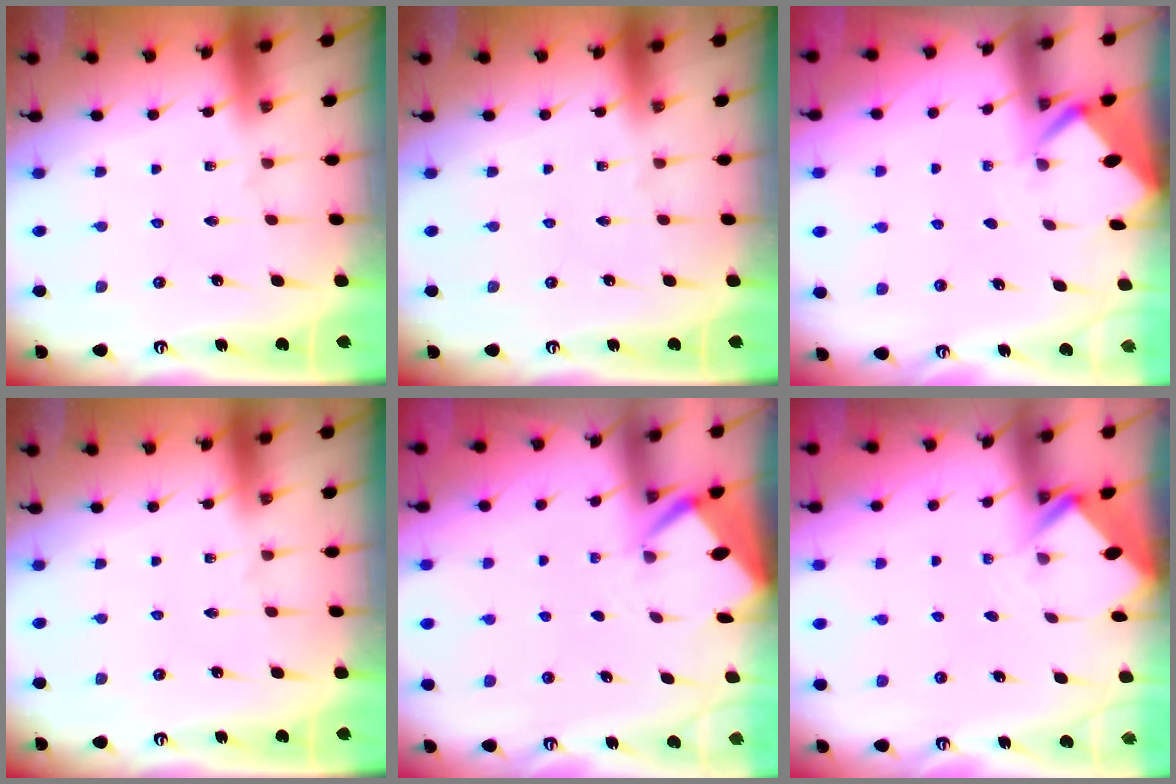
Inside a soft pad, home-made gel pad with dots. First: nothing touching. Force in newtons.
{"total": 0.0}
{"total": 2.9, "press": 2.9, "slide": 0.2}
{"total": 0.0}
{"total": 2.6, "press": 2.6, "slide": 0.3}
{"total": 2.6, "press": 2.6, "slide": 0.2}